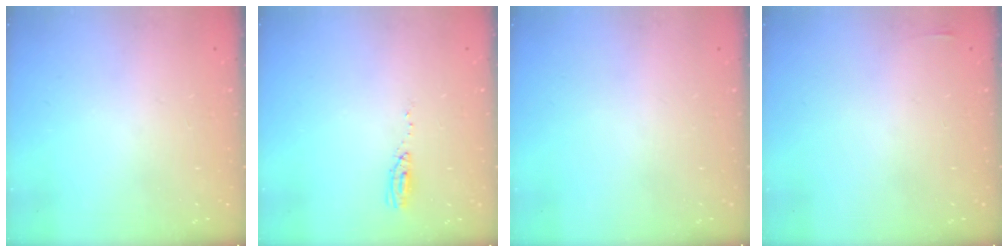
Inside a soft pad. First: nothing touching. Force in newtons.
{"total": 3.9, "press": 3.7, "slide": 1.2}
{"total": 0.0}
{"total": 5.8, "press": 1.7, "slide": 5.5}